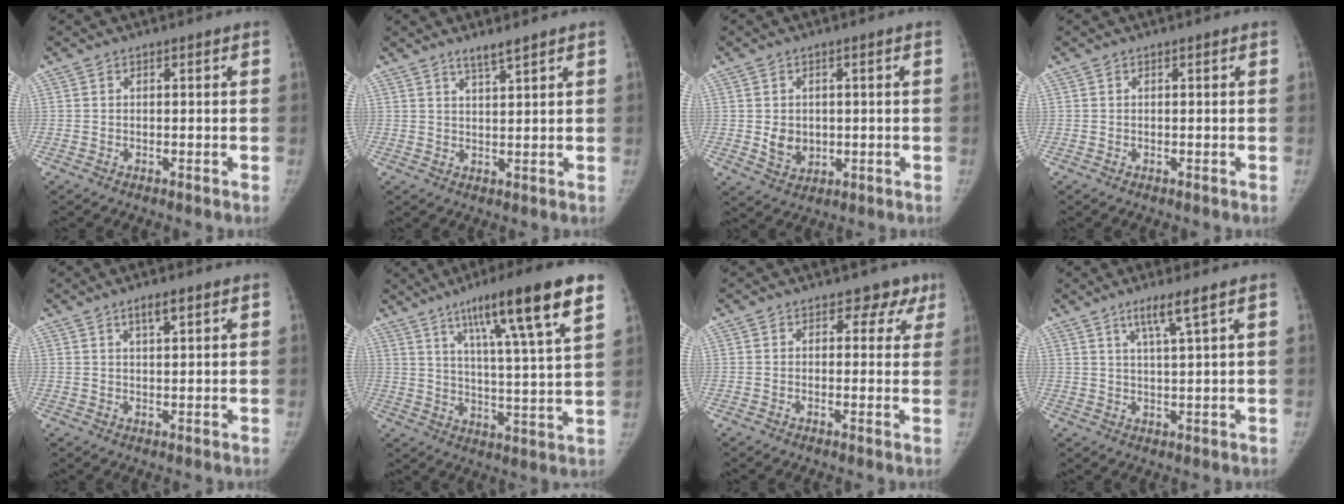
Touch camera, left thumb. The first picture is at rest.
{"total": 2.9, "force": [2.4, 0.1, 1.7], "torque": [-0.031, -0.018, 0.045]}
{"total": 5.0, "force": [0.0, 4.1, 2.8], "torque": [-0.026, -0.004, 0.011]}
{"total": 0.0}
{"total": 3.3, "force": [2.0, 1.0, 2.5], "torque": [-0.037, -0.006, 0.035]}
{"total": 18.6, "force": [10.7, 1.8, 15.1], "torque": [-0.216, -0.037, 0.164]}
{"total": 4.5, "force": [2.8, 3.4, 0.6], "torque": [0.030, -0.012, 0.018]}
{"total": 5.1, "force": [3.0, -0.2, 4.1], "torque": [-0.081, -0.018, 0.060]}